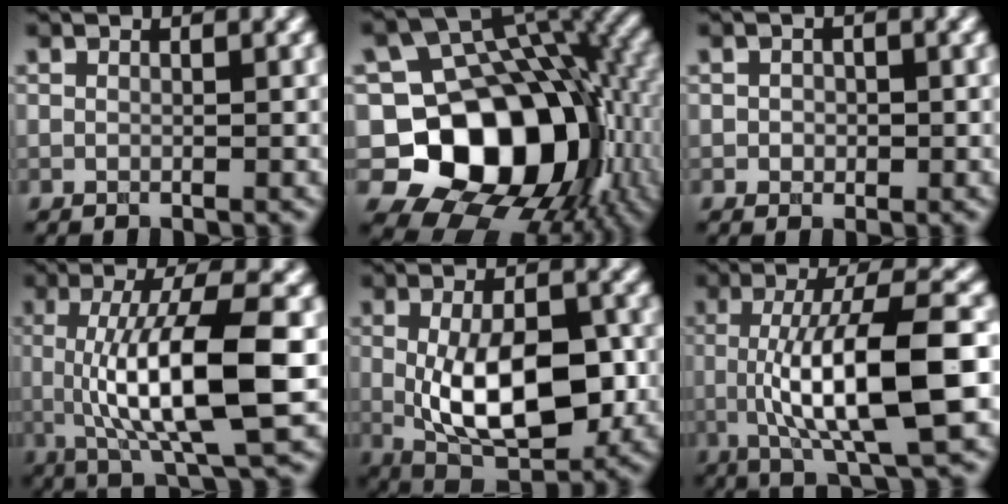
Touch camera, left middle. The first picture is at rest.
{"total": 14.9, "force": [-3.4, 11.4, 9.1], "torque": [-0.121, -0.012, -0.058]}
{"total": 1.1, "force": [-0.1, 1.0, 0.5], "torque": [-0.006, -0.003, -0.003]}
{"total": 10.7, "force": [-0.6, 2.9, 10.3], "torque": [-0.163, -0.004, -0.005]}
{"total": 9.8, "force": [-1.0, 4.7, 8.5], "torque": [-0.150, -0.013, -0.009]}
{"total": 10.7, "force": [-0.9, 2.7, 10.3], "torque": [-0.155, -0.001, -0.014]}